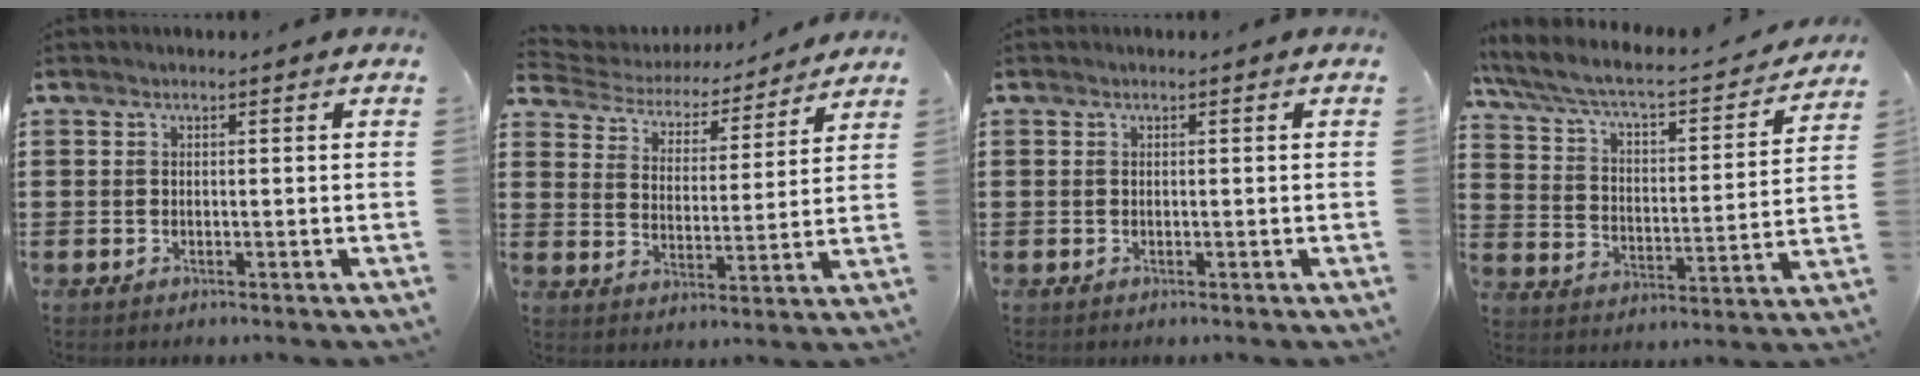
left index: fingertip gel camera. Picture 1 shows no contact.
{"total": 4.0, "force": [3.9, 0.6, 0.3], "torque": [-0.033, -0.031, 0.060]}
{"total": 0.0}
{"total": 5.4, "force": [4.5, 0.8, 2.9], "torque": [-0.078, -0.039, 0.069]}